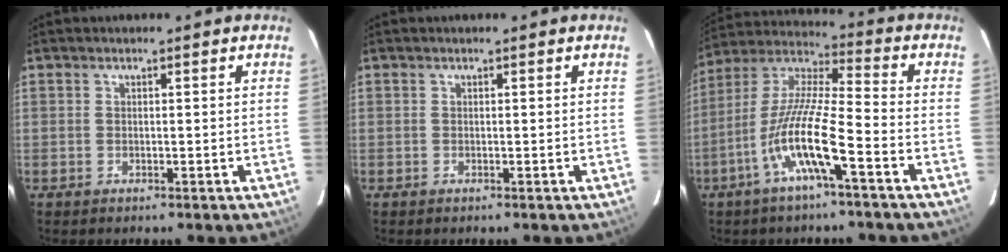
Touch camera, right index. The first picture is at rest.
{"total": 0.0}
{"total": 13.2, "force": [-6.1, 1.1, 11.6], "torque": [-0.231, -0.001, -0.123]}